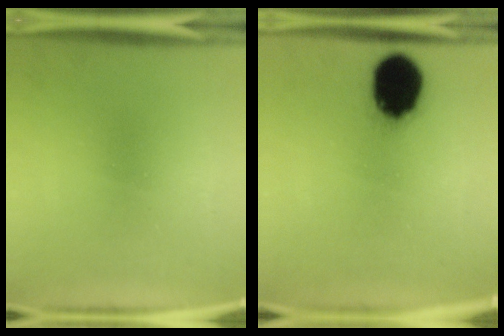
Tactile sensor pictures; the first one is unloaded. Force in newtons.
{"total": 16.4}